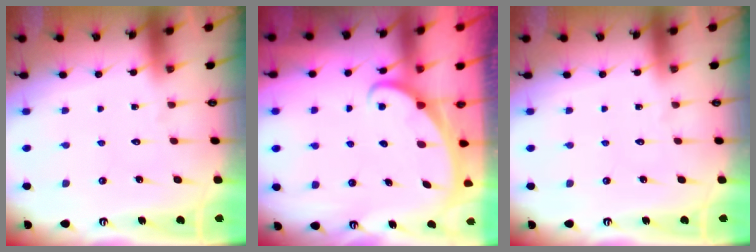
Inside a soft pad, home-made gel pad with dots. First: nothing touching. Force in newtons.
{"total": 1.9, "press": 1.9, "slide": 0.1}
{"total": 0.0}